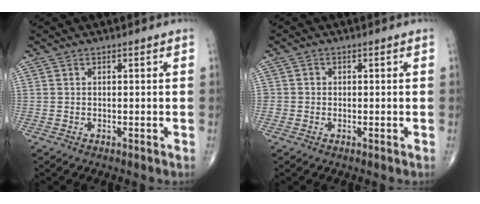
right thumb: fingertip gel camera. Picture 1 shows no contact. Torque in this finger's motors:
{"motor_torque": [0.08, 0.03, 0.06, 0.12, -0.01]}